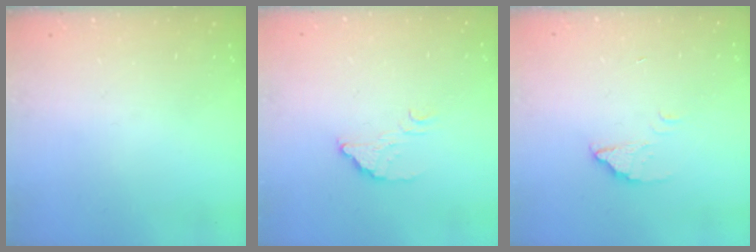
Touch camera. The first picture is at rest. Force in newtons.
{"total": 3.3, "press": 3.3, "slide": 0.0}
{"total": 2.6, "press": 2.6, "slide": 0.2}